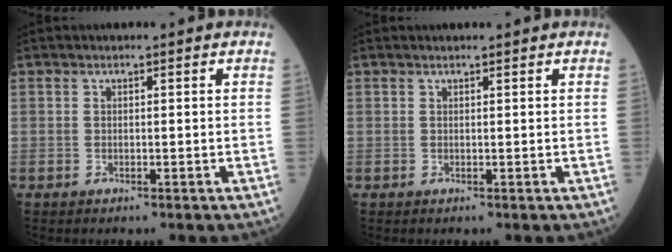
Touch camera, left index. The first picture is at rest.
{"total": 1.0, "force": [1.0, 0.0, 0.3], "torque": [-0.006, 0.007, 0.016]}